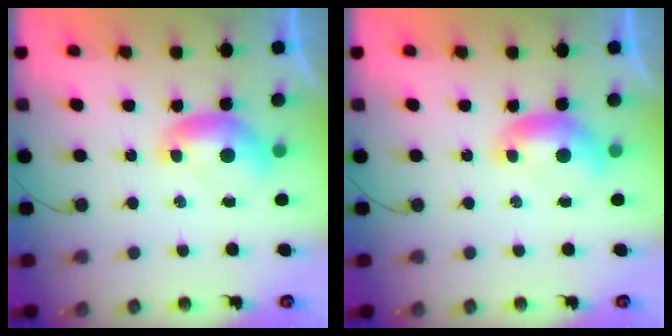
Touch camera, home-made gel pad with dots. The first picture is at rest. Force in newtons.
{"total": 0.0}